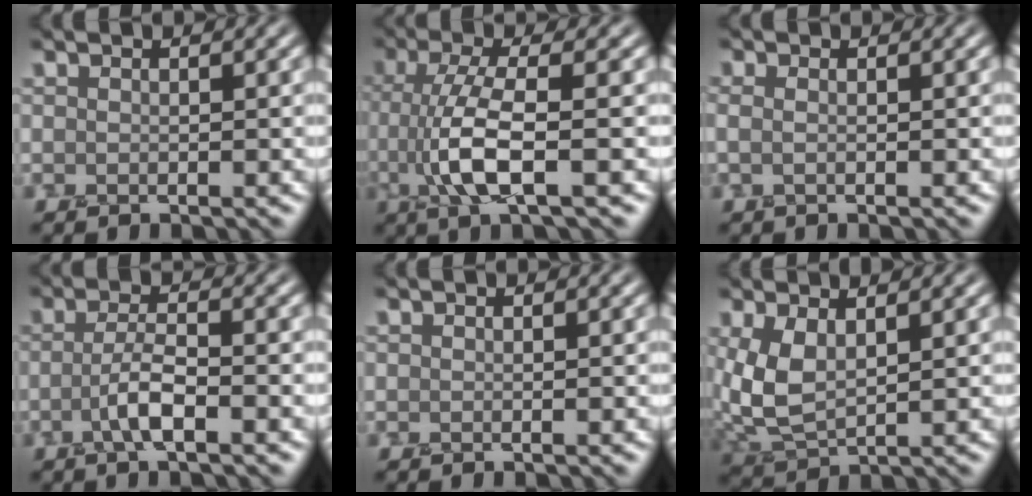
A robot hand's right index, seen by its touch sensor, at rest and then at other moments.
{"total": 5.8, "force": [-1.1, 1.3, 5.5], "torque": [-0.121, 0.001, -0.022]}
{"total": 0.8, "force": [0.0, 0.3, 0.7], "torque": [-0.016, -0.005, -0.003]}
{"total": 2.8, "force": [-1.0, 0.5, 2.6], "torque": [-0.051, 0.005, -0.025]}
{"total": 0.0}
{"total": 4.7, "force": [1.2, 2.4, 3.8], "torque": [-0.100, -0.003, 0.027]}